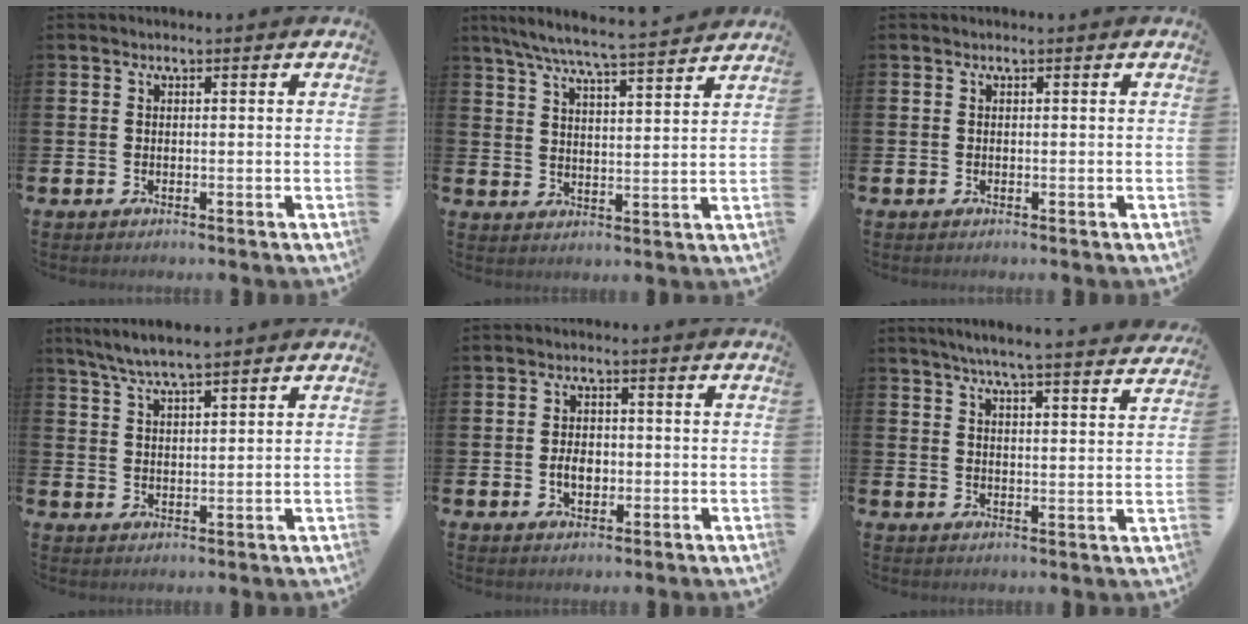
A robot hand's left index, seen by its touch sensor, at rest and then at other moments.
{"total": 7.2, "force": [6.6, 0.0, 2.7], "torque": [-0.068, -0.044, 0.115]}
{"total": 0.0}
{"total": 5.5, "force": [5.0, 0.5, 2.3], "torque": [-0.056, -0.013, 0.089]}
{"total": 3.2, "force": [-0.6, 2.1, 2.3], "torque": [-0.027, -0.002, -0.017]}
{"total": 5.7, "force": [5.5, -0.4, 1.7], "torque": [-0.047, -0.032, 0.094]}